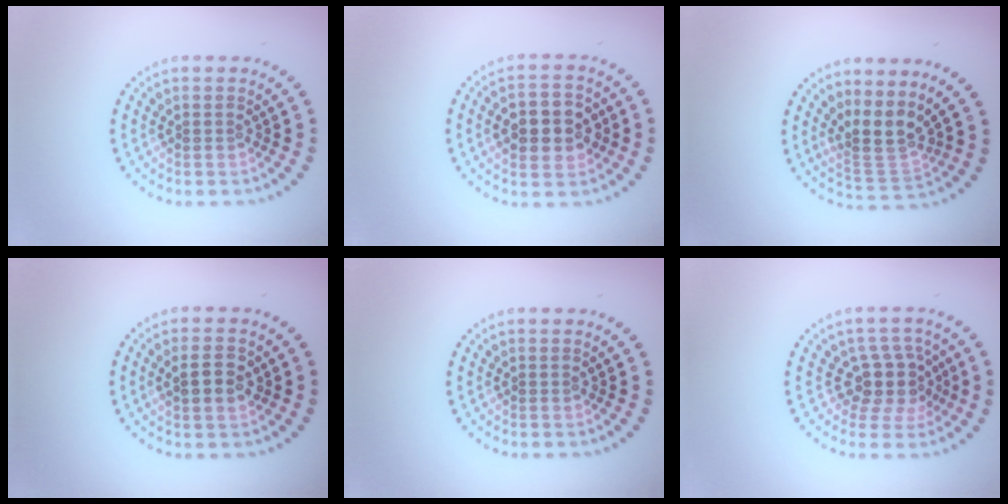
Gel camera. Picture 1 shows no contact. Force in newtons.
{"total": 4.9, "press": 4.9, "slide": 0.4}
{"total": 3.3, "press": 2.4, "slide": 2.3}
{"total": 2.8, "press": 2.7, "slide": 0.5}
{"total": 0.0}
{"total": 3.7, "press": 2.9, "slide": 2.3}